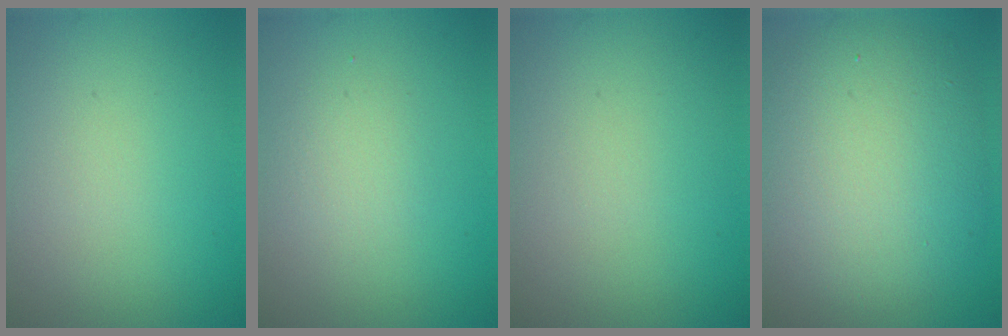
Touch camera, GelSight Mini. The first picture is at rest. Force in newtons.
{"total": 1.6, "press": 1.6, "slide": 0.0}
{"total": 0.0}
{"total": 9.6, "press": 9.5, "slide": 0.7}